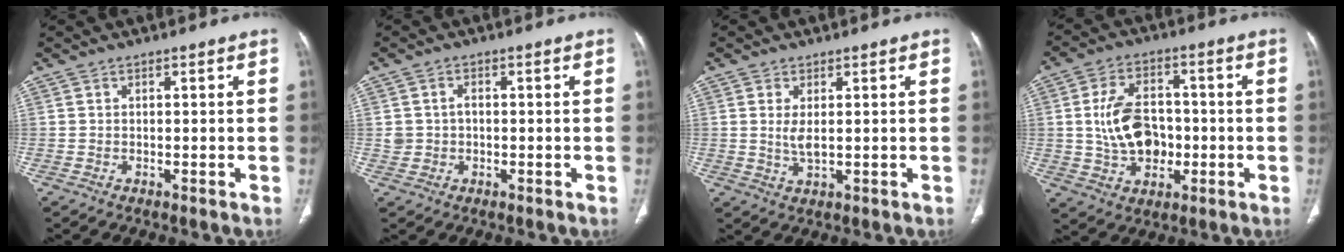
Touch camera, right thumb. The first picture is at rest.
{"total": 2.9, "force": [0.1, 2.5, 1.6], "torque": [-0.019, 0.006, 0.005]}
{"total": 3.2, "force": [0.6, 1.4, 2.9], "torque": [-0.060, -0.011, 0.017]}
{"total": 12.2, "force": [-0.6, 8.7, 8.6], "torque": [-0.128, 0.015, -0.006]}